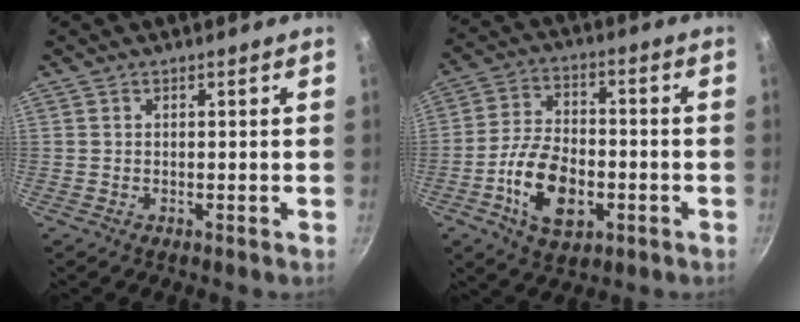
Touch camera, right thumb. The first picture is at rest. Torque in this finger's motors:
{"motor_torque": [-0.02, 0.49, -0.01, 0.04, 0.12]}